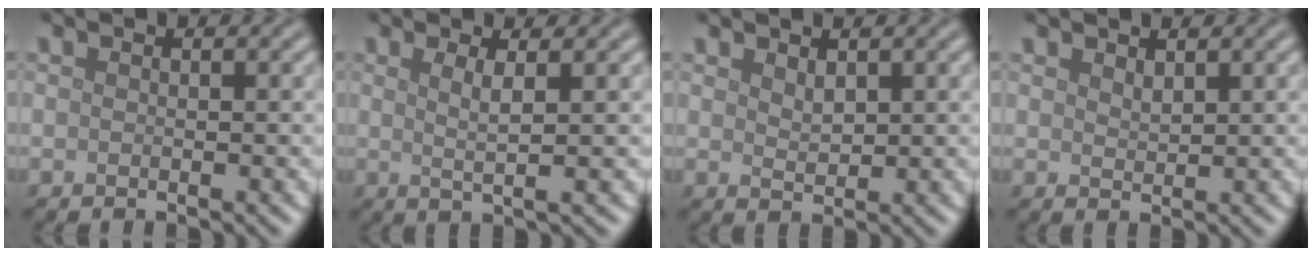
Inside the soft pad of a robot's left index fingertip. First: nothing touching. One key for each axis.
{"total": 2.3, "fx": 0.8, "fy": 0.5, "fz": 2.1, "tx": -0.039, "ty": -0.002, "tz": 0.011}
{"total": 1.4, "fx": 1.0, "fy": 0.6, "fz": 0.8, "tx": -0.018, "ty": -0.002, "tz": 0.023}
{"total": 1.1, "fx": 1.0, "fy": 0.3, "fz": 0.4, "tx": -0.011, "ty": -0.001, "tz": 0.021}